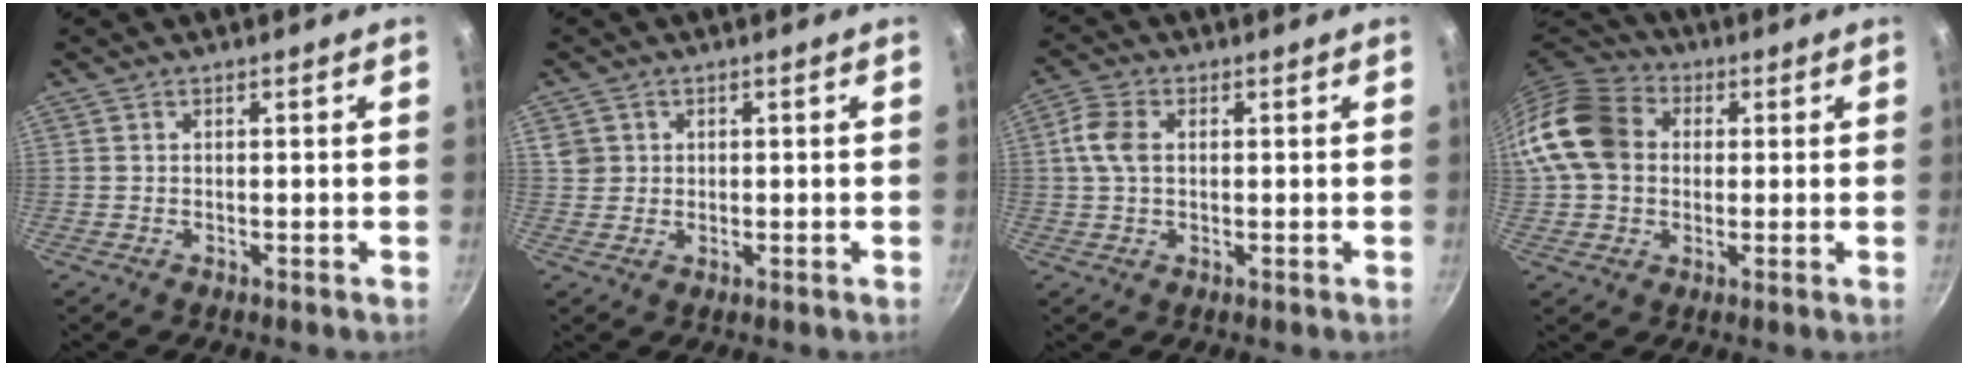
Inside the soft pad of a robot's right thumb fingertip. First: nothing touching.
{"total": 3.2, "force": [0.7, 3.0, 0.9], "torque": [-0.005, 0.005, 0.014]}
{"total": 5.4, "force": [0.8, 3.5, 4.0], "torque": [-0.083, 0.011, 0.011]}
{"total": 13.0, "force": [0.6, 10.1, 8.1], "torque": [-0.135, 0.026, -0.008]}